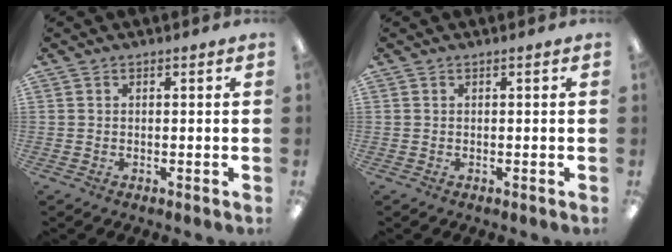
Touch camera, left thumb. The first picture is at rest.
{"total": 0.0}